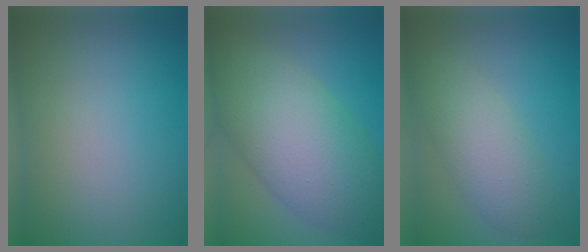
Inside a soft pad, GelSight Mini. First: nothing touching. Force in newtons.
{"total": 10.0, "press": 10.0, "slide": 0.4}
{"total": 4.4, "press": 4.4, "slide": 0.0}